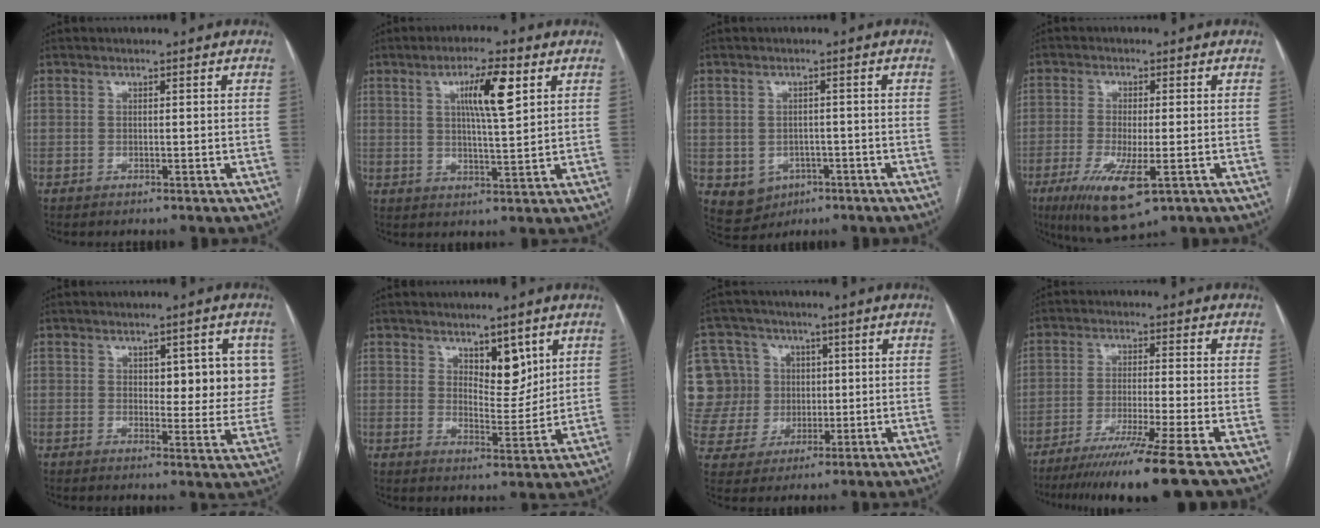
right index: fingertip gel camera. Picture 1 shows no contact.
{"total": 8.0, "force": [3.1, 0.9, 7.3], "torque": [-0.126, 0.003, 0.052]}
{"total": 4.2, "force": [-1.5, 3.7, 1.3], "torque": [-0.021, 0.001, -0.010]}
{"total": 10.1, "force": [-4.6, 2.5, 8.6], "torque": [-0.156, -0.028, -0.072]}
{"total": 9.1, "force": [2.7, 4.0, 7.7], "torque": [-0.076, 0.007, 0.033]}
{"total": 6.2, "force": [3.5, 2.8, 4.3], "torque": [-0.062, -0.010, 0.060]}
{"total": 12.4, "force": [2.7, 11.8, 3.0], "torque": [-0.097, 0.047, 0.067]}
{"total": 12.6, "force": [-9.4, -2.3, 8.1], "torque": [-0.122, -0.044, -0.149]}